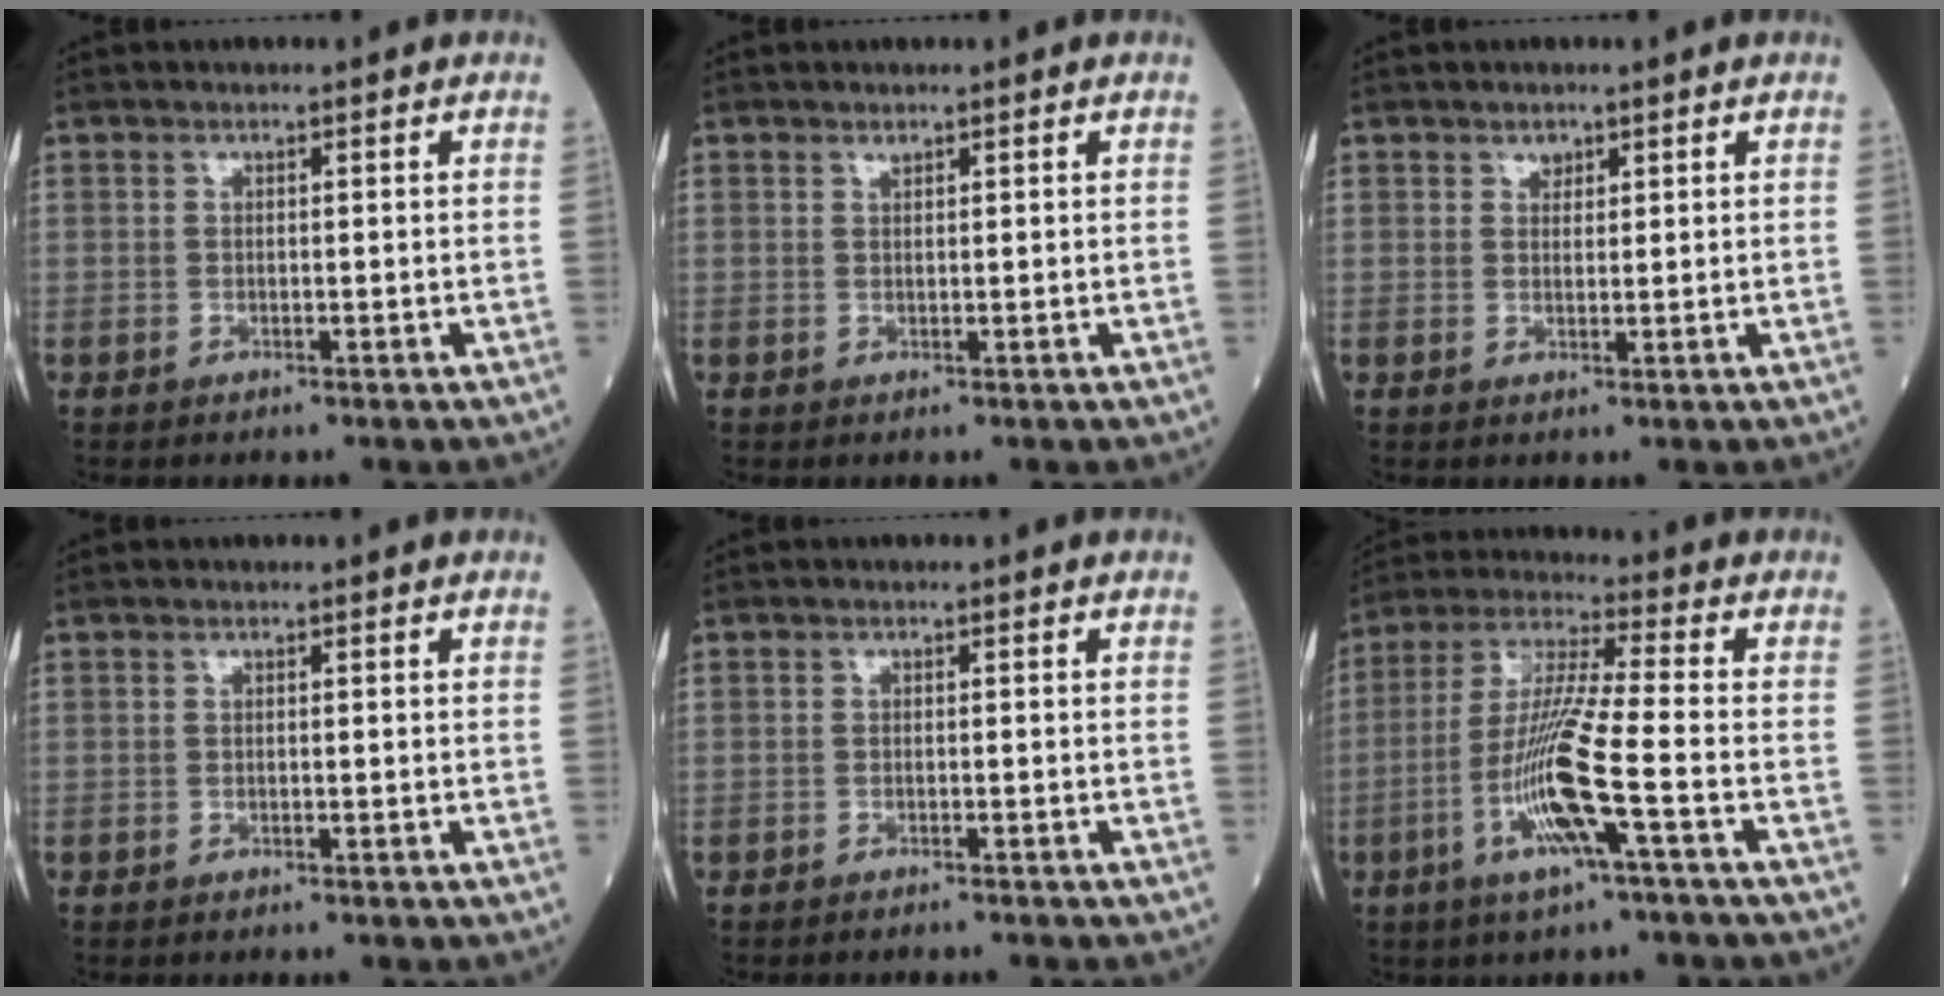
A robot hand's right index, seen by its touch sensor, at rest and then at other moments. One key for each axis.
{"total": 0.9, "fx": 0.6, "fy": 0.5, "fz": 0.3, "tx": -0.012, "ty": 0.005, "tz": 0.013}
{"total": 2.2, "fx": 1.2, "fy": 1.6, "fz": 0.8, "tx": -0.021, "ty": 0.008, "tz": 0.026}
{"total": 0.0}
{"total": 2.7, "fx": -2.4, "fy": 0.9, "fz": 1.1, "tx": -0.021, "ty": -0.006, "tz": -0.029}
{"total": 13.4, "fx": -4.6, "fy": 0.5, "fz": 12.5, "tx": -0.264, "ty": -0.009, "tz": -0.091}